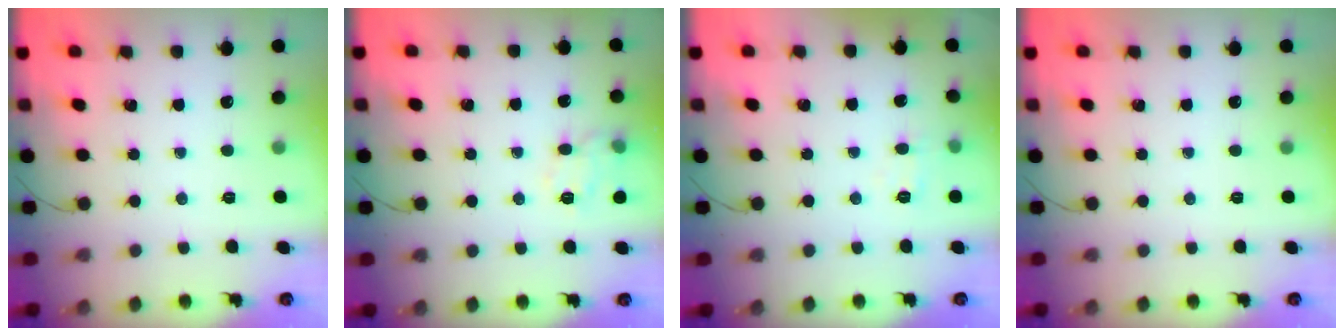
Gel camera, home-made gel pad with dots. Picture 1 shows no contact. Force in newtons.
{"total": 9.6, "press": 9.6, "slide": 0.4}
{"total": 4.2, "press": 4.0, "slide": 1.3}
{"total": 0.0}